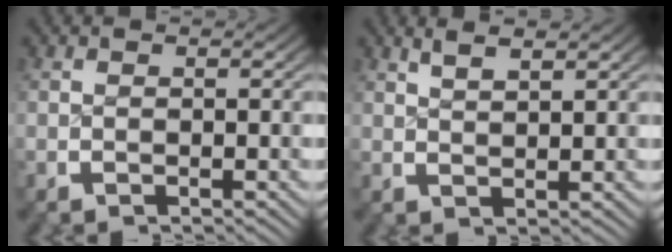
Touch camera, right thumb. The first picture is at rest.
{"total": 2.4, "force": [2.1, 0.1, 1.1], "torque": [-0.016, 0.006, 0.044]}